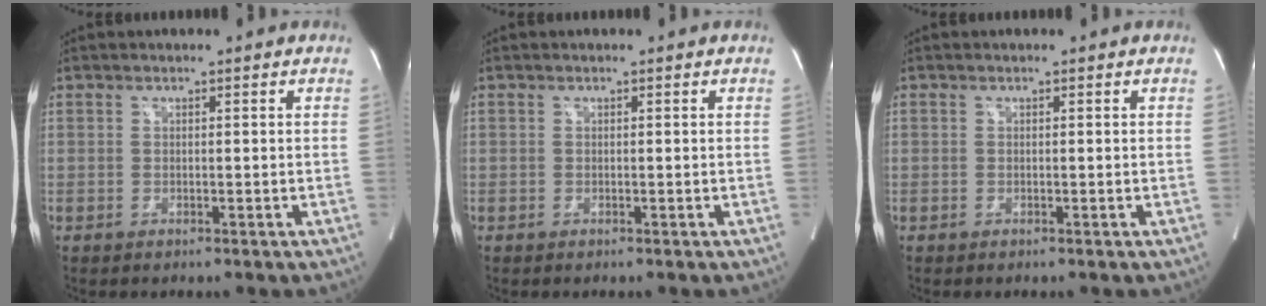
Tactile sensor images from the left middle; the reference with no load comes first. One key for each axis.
{"total": 0.0}
{"total": 0.0}